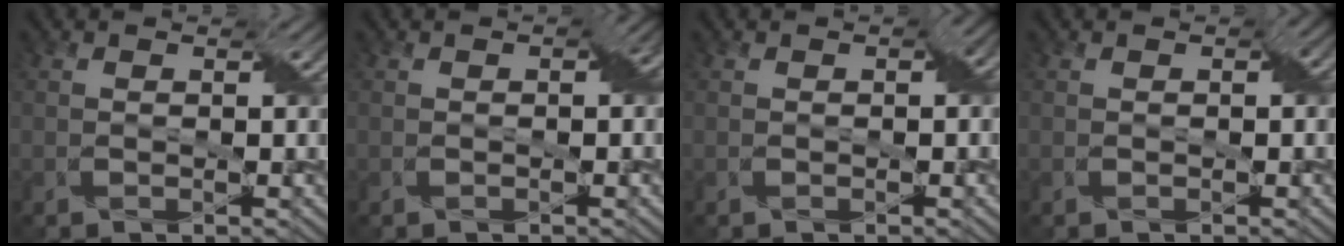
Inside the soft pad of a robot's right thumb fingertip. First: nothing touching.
{"total": 2.1, "force": [-0.1, 1.0, 1.9], "torque": [-0.026, 0.000, -0.002]}
{"total": 1.7, "force": [-0.1, 0.9, 1.4], "torque": [-0.019, 0.001, 0.000]}
{"total": 1.2, "force": [-0.1, 0.7, 1.0], "torque": [-0.013, -0.001, 0.000]}